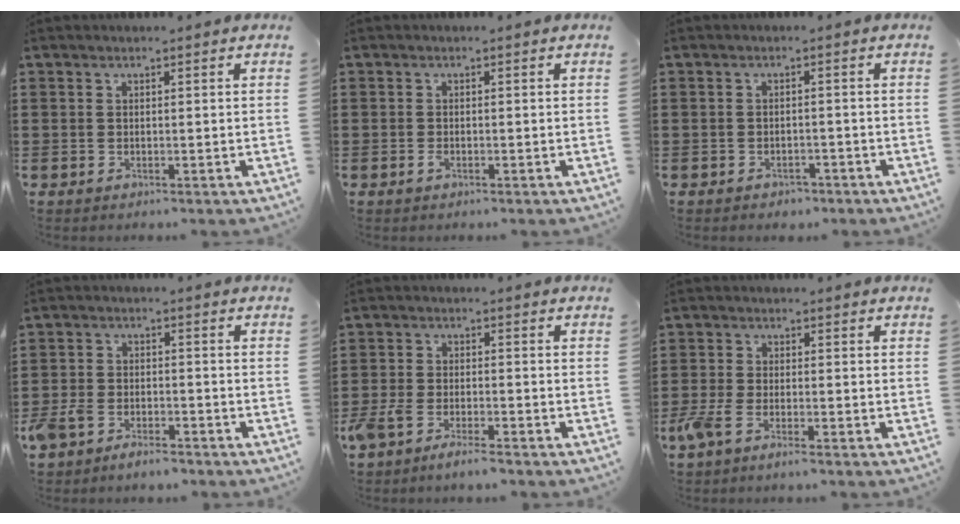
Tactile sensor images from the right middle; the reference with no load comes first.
{"total": 0.9, "force": [-0.5, 0.4, 0.6], "torque": [-0.015, -0.005, -0.008]}
{"total": 1.2, "force": [-1.2, 0.3, 0.0], "torque": [-0.005, 0.002, -0.026]}
{"total": 4.5, "force": [-3.9, 1.5, 1.7], "torque": [-0.058, -0.002, -0.085]}
{"total": 4.2, "force": [-3.5, 0.8, 2.3], "torque": [-0.066, -0.009, -0.074]}
{"total": 3.4, "force": [-2.1, 0.8, 2.5], "torque": [-0.070, -0.007, -0.046]}